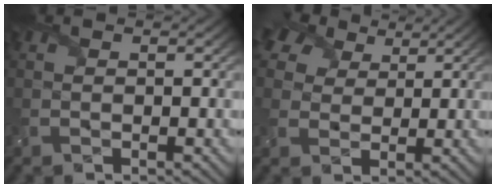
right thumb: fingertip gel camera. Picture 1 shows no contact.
{"total": 8.4, "force": [5.2, 5.3, 3.9], "torque": [-0.112, 0.024, 0.084]}